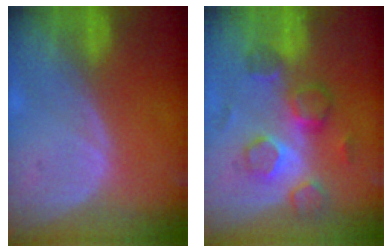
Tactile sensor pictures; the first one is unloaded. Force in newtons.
{"total": 7.8, "press": 7.4, "slide": 2.4}